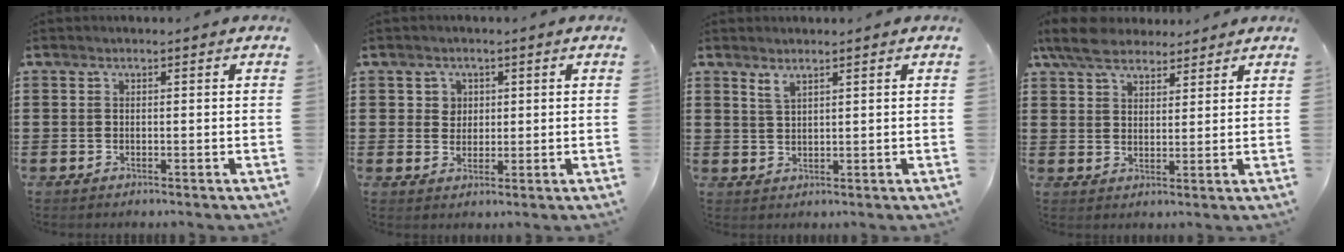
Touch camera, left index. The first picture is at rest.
{"total": 2.4, "force": [0.8, 2.2, 0.6], "torque": [-0.022, 0.009, 0.013]}
{"total": 1.9, "force": [1.5, 0.4, 1.1], "torque": [-0.026, 0.002, 0.028]}
{"total": 6.6, "force": [5.4, 2.7, 2.7], "torque": [-0.070, -0.004, 0.101]}